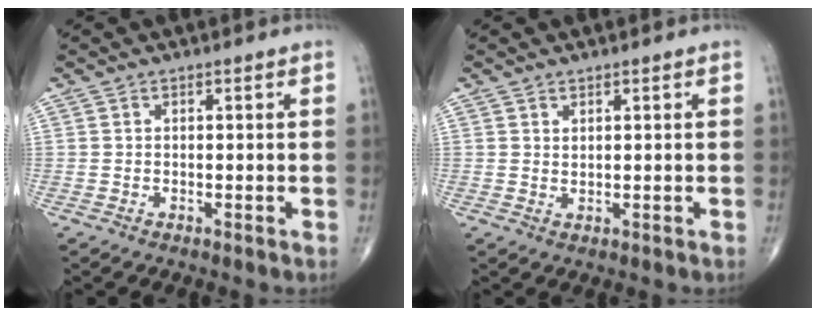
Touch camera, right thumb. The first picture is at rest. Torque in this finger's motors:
{"motor_torque": [-0.11, -0.02, -0.04, -0.36, 0.00]}